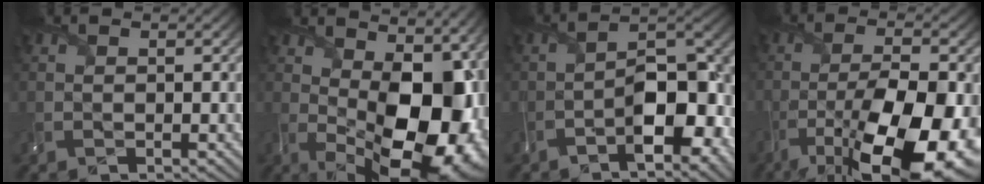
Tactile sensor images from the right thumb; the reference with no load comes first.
{"total": 17.9, "force": [1.0, 9.9, 14.9], "torque": [-0.194, -0.021, 0.047]}
{"total": 10.8, "force": [-4.7, 4.5, 8.7], "torque": [-0.131, -0.003, -0.081]}
{"total": 16.2, "force": [-7.2, 5.8, 13.2], "torque": [-0.228, -0.015, -0.110]}